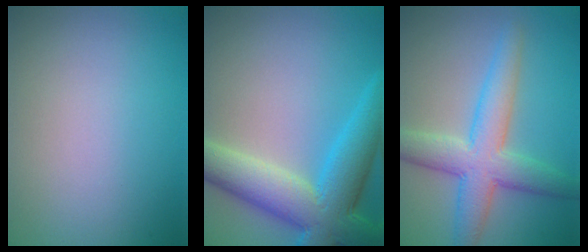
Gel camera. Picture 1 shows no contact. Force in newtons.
{"total": 9.5, "press": 9.5, "slide": 0.4}
{"total": 6.2, "press": 6.2, "slide": 0.1}